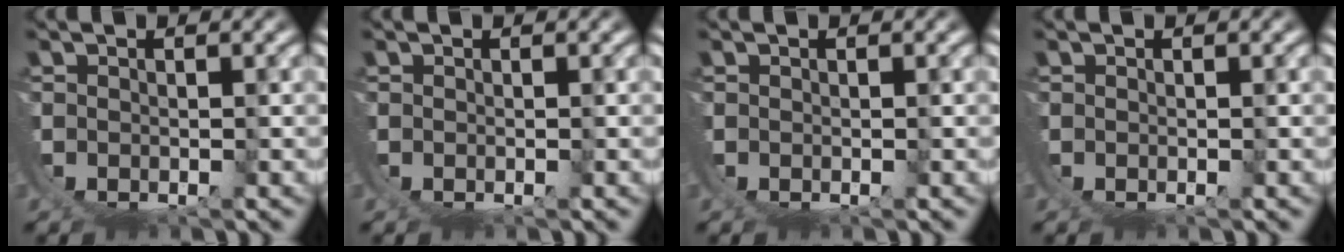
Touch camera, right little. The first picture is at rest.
{"total": 0.0}
{"total": 0.0}
{"total": 0.0}